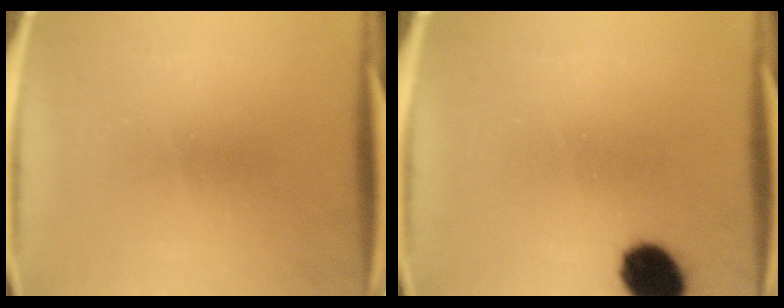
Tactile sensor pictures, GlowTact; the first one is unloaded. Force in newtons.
{"total": 9.8}